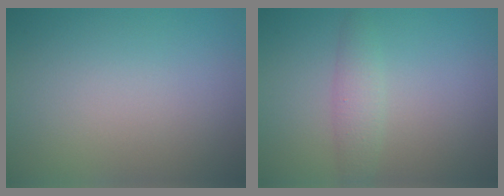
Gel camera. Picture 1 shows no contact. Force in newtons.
{"total": 2.0, "press": 2.0, "slide": 0.1}